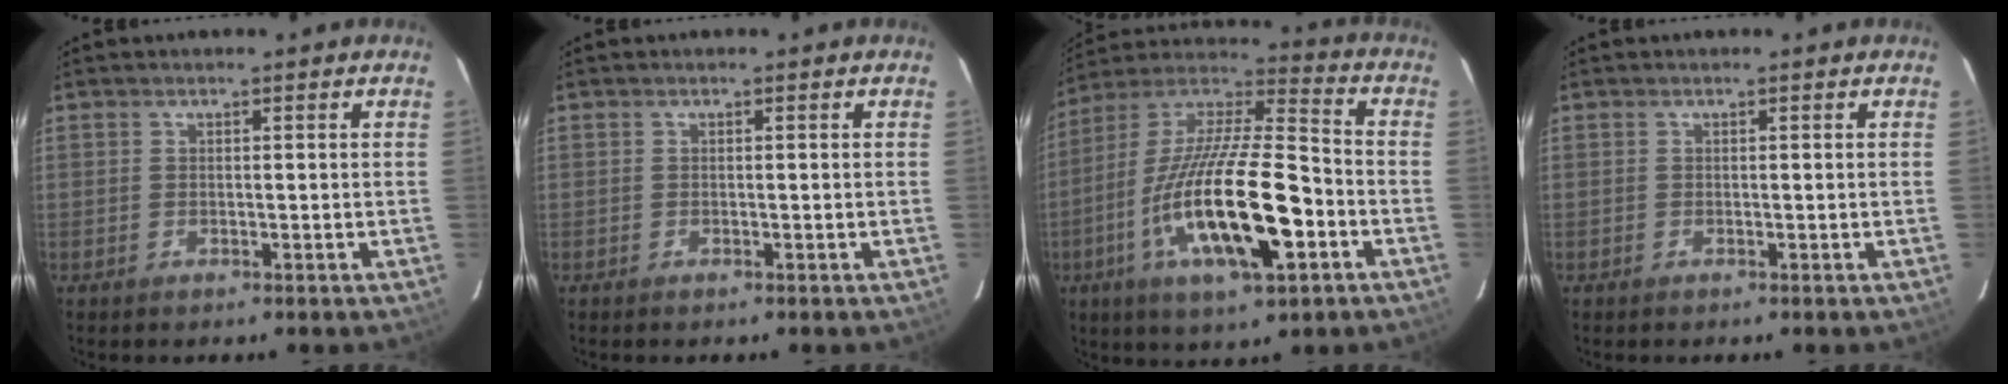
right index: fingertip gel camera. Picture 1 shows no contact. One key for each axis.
{"total": 0.0}
{"total": 23.0, "fx": -7.9, "fy": 6.1, "fz": 20.7, "tx": -0.387, "ty": -0.025, "tz": -0.142}
{"total": 0.0}